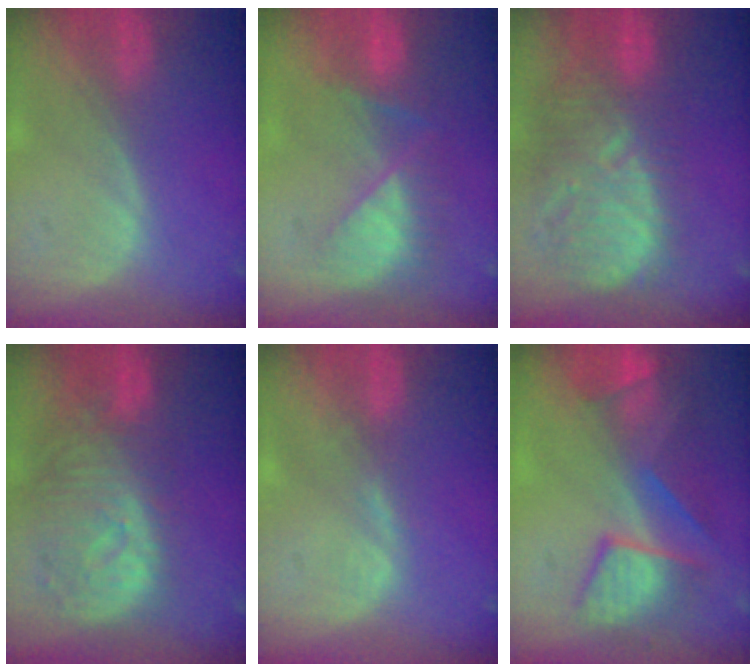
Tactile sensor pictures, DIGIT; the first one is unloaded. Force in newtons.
{"total": 7.8, "press": 7.2, "slide": 3.1}
{"total": 12.9, "press": 11.3, "slide": 6.3}
{"total": 11.2, "press": 9.8, "slide": 5.4}
{"total": 1.1, "press": 1.1, "slide": 0.2}
{"total": 8.6, "press": 8.2, "slide": 2.6}